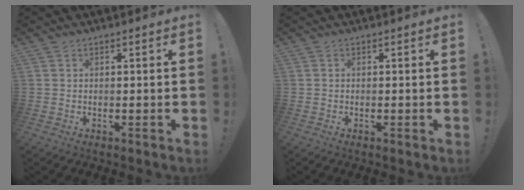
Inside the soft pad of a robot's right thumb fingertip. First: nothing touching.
{"total": 0.0}